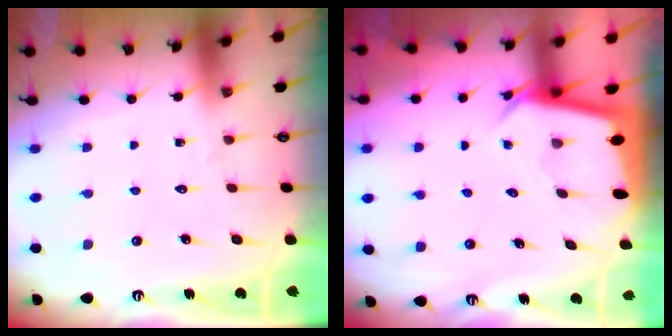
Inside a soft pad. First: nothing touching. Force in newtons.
{"total": 3.1, "press": 3.1, "slide": 0.2}